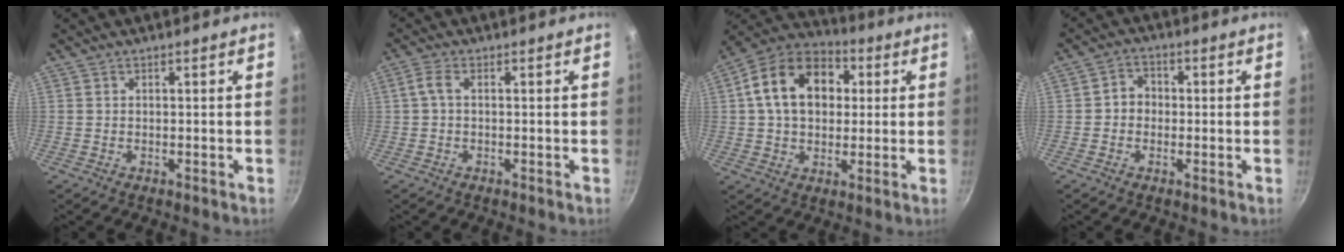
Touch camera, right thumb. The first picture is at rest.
{"total": 2.5, "force": [0.0, 1.2, 2.2], "torque": [-0.059, 0.011, -0.002]}
{"total": 16.5, "force": [3.1, 12.0, 11.0], "torque": [-0.156, 0.027, 0.036]}
{"total": 3.9, "force": [-0.4, 3.4, 1.8], "torque": [-0.003, 0.012, -0.014]}